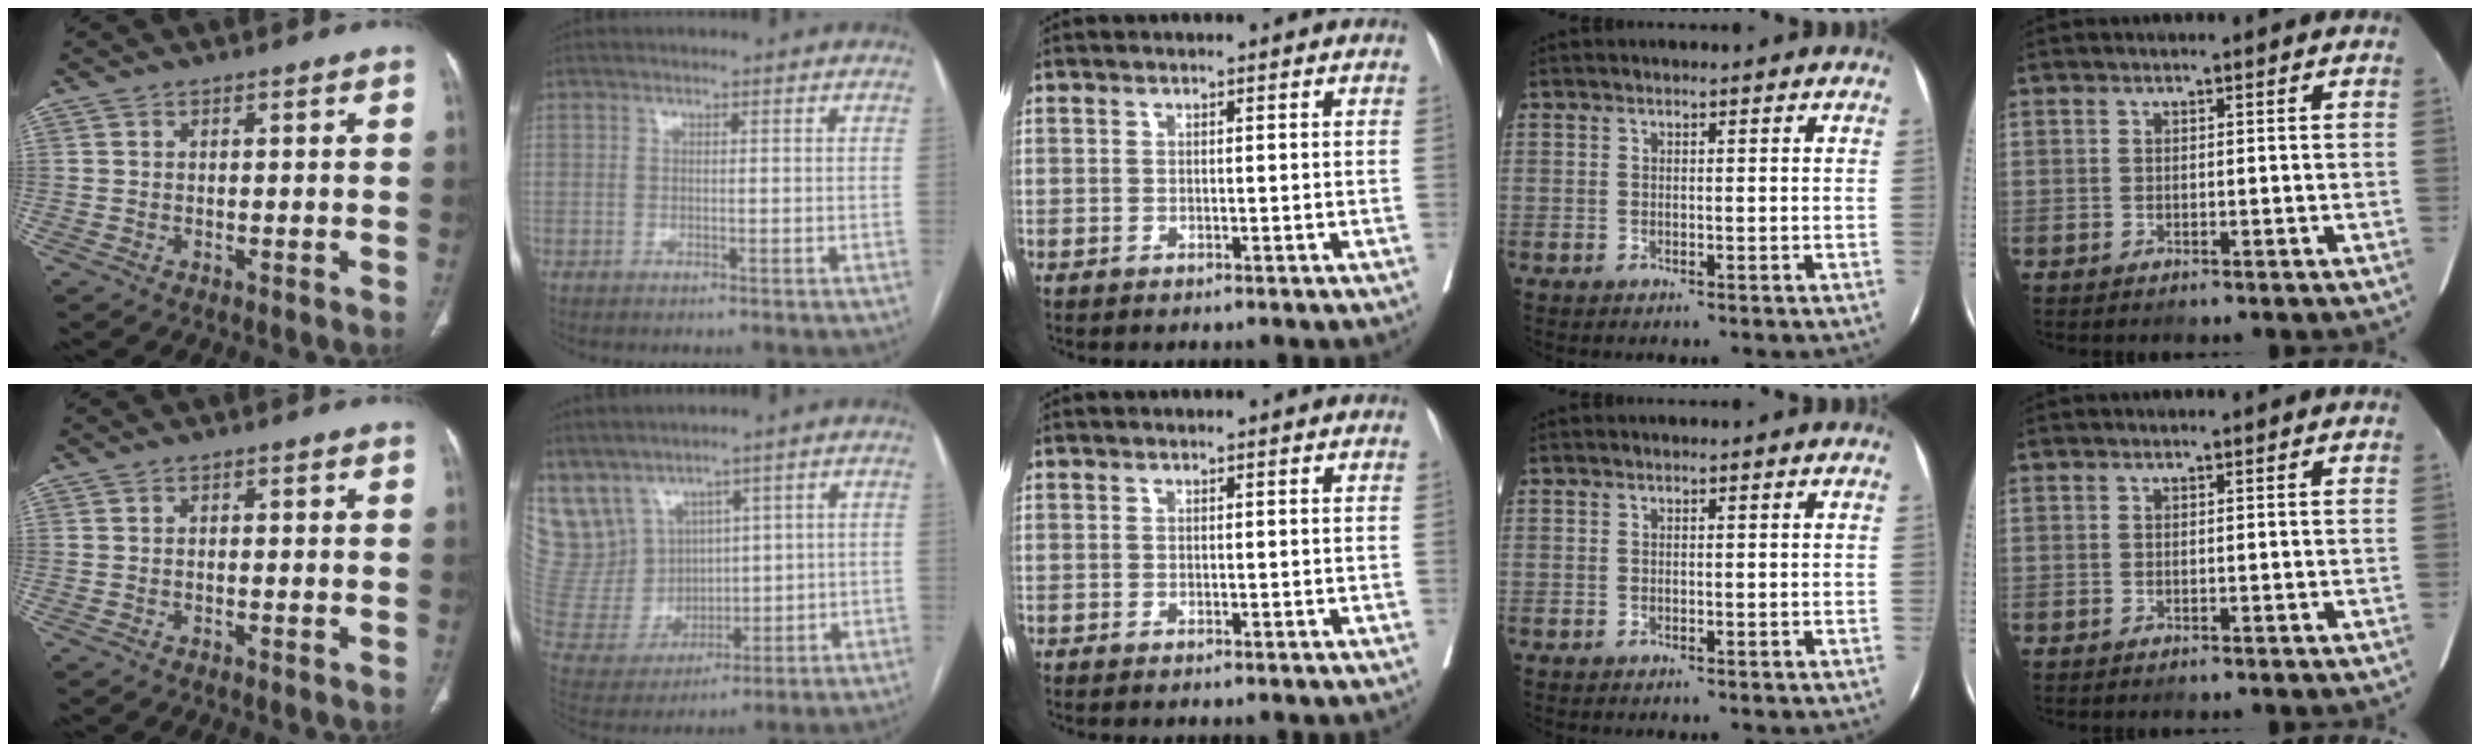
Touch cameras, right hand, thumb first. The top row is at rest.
{"thumb": {"total": 0.6, "force": [-0.1, 0.3, 0.5], "torque": [-0.010, 0.003, 0.000]}, "index": {"total": 11.7, "force": [7.7, 8.1, 3.3], "torque": [-0.095, 0.033, 0.186]}}